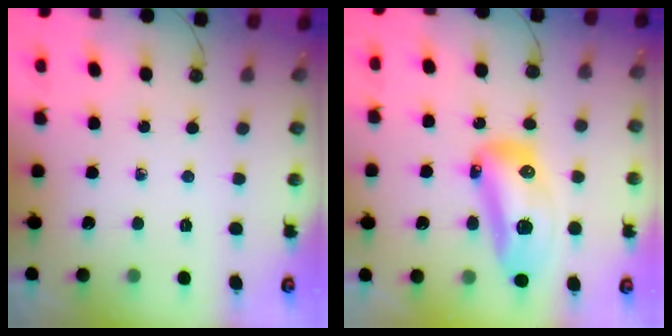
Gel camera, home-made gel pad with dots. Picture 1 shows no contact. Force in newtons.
{"total": 15.6, "press": 15.4, "slide": 2.1}